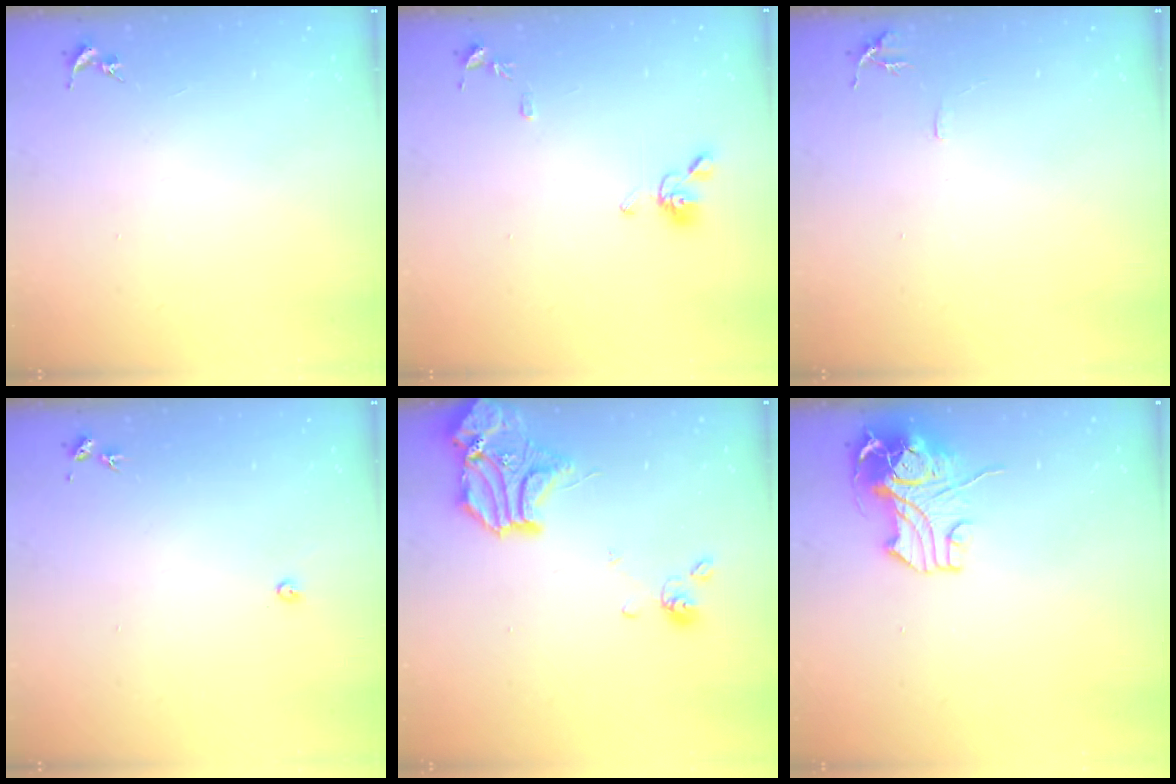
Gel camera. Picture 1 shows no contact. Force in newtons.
{"total": 9.4, "press": 9.4, "slide": 1.0}
{"total": 6.0, "press": 5.9, "slide": 0.7}
{"total": 2.2, "press": 2.2, "slide": 0.3}
{"total": 16.0, "press": 15.8, "slide": 2.5}
{"total": 11.8, "press": 11.7, "slide": 2.1}